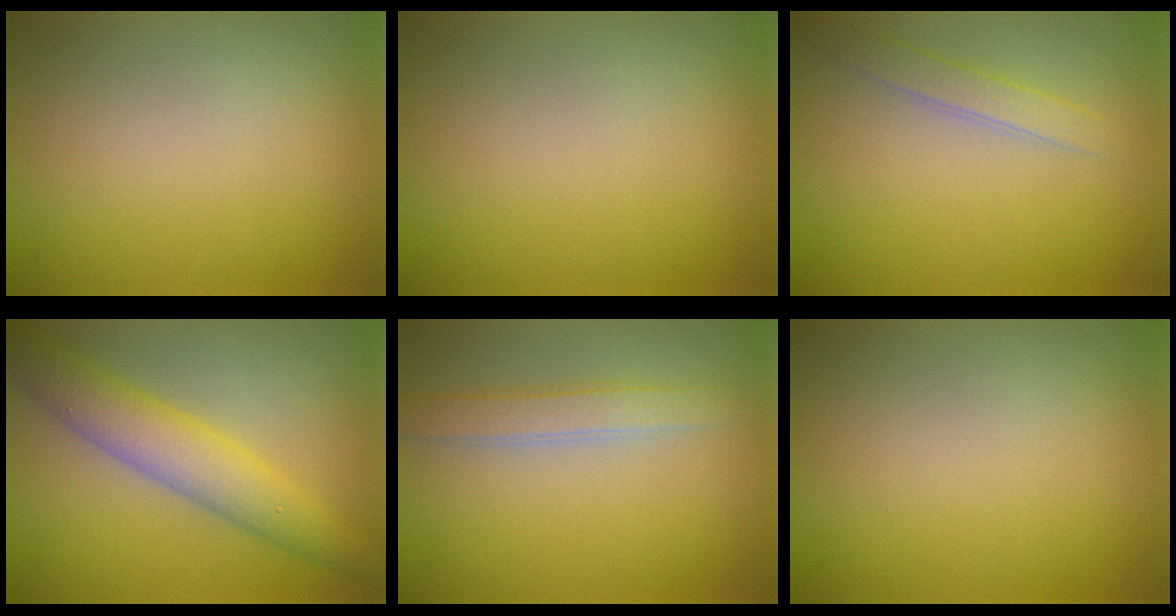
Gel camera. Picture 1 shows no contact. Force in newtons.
{"total": 0.0}
{"total": 2.0, "press": 2.0, "slide": 0.0}
{"total": 5.2, "press": 5.2, "slide": 0.0}
{"total": 2.4, "press": 2.4, "slide": 0.1}
{"total": 0.0}